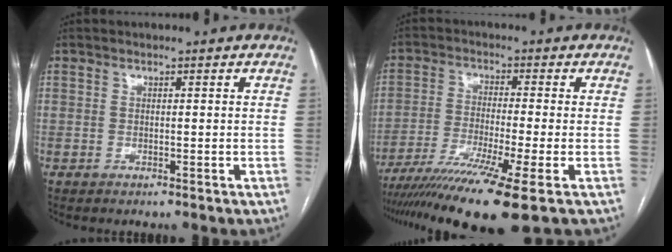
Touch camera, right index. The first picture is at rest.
{"total": 13.6, "force": [-9.1, -0.9, 10.0], "torque": [-0.179, -0.035, -0.152]}